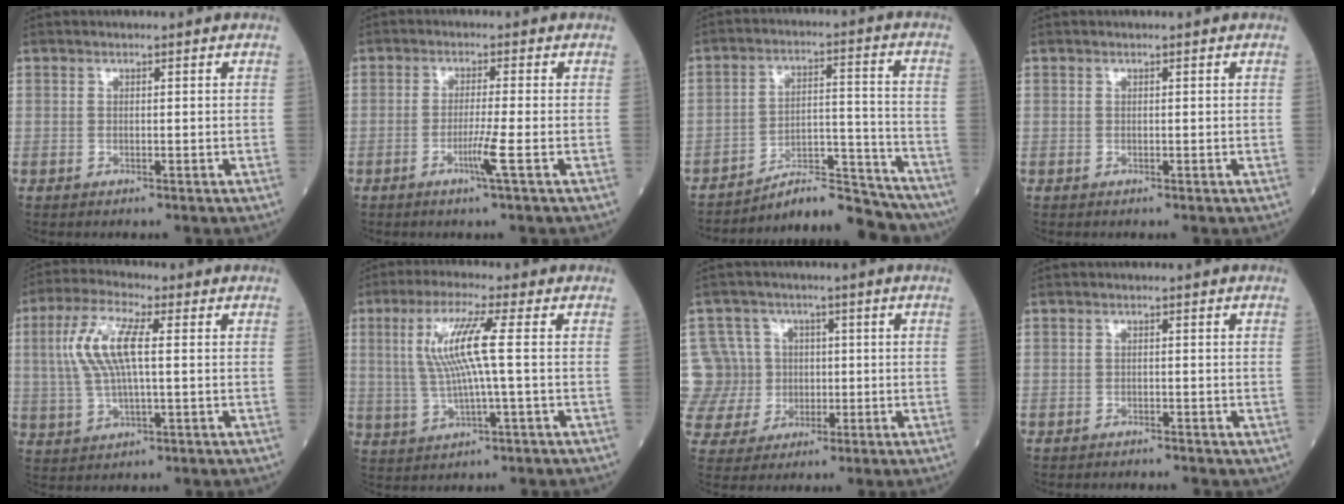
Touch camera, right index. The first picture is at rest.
{"total": 3.9, "force": [-1.5, -0.9, 3.5], "torque": [-0.070, -0.009, -0.032]}
{"total": 12.7, "force": [-12.5, 1.0, 2.3], "torque": [-0.022, 0.044, -0.193]}
{"total": 0.0}
{"total": 9.2, "force": [1.6, 2.2, 8.8], "torque": [-0.198, 0.014, 0.031]}
{"total": 8.6, "force": [1.4, -0.3, 8.5], "torque": [-0.181, 0.007, 0.029]}
{"total": 8.6, "force": [0.6, 8.5, 1.0], "torque": [-0.027, 0.029, 0.024]}
{"total": 1.6, "force": [-1.5, 0.6, 0.2], "torque": [-0.005, -0.002, -0.019]}